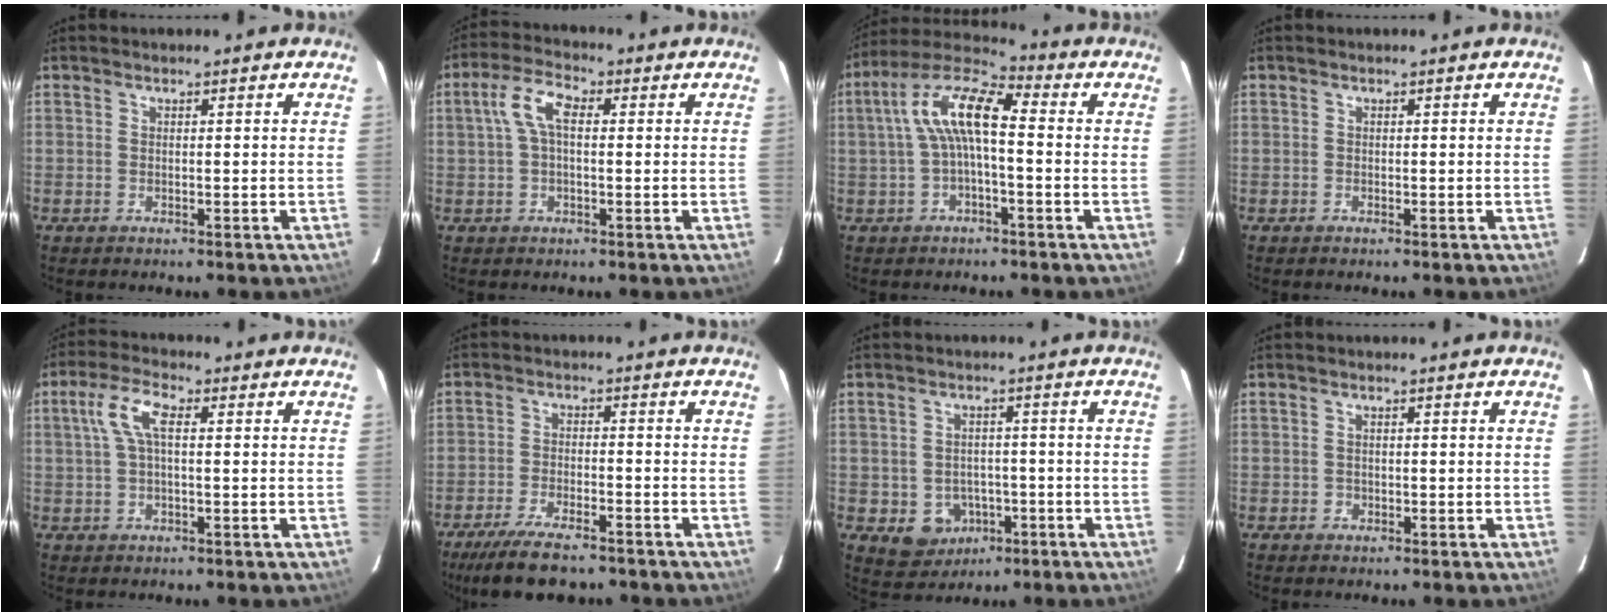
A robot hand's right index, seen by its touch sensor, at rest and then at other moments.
{"total": 6.0, "force": [0.8, 2.8, 5.2], "torque": [-0.108, 0.019, 0.014]}
{"total": 10.6, "force": [0.1, 3.4, 10.0], "torque": [-0.200, 0.027, -0.006]}
{"total": 0.5, "force": [-0.3, 0.4, -0.1], "torque": [0.000, 0.002, -0.007]}
{"total": 6.0, "force": [1.1, 2.2, 5.4], "torque": [-0.110, 0.016, 0.022]}
{"total": 11.7, "force": [-9.3, 3.4, 6.2], "torque": [-0.144, -0.024, -0.157]}
{"total": 7.1, "force": [-3.0, 6.1, 2.2], "torque": [-0.059, 0.009, -0.021]}
{"total": 0.9, "force": [-0.4, 0.8, 0.0], "torque": [0.002, 0.003, -0.005]}